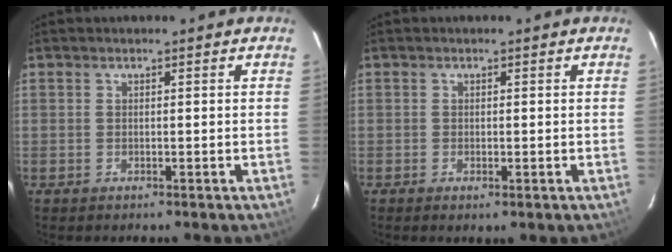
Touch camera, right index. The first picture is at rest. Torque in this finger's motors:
{"motor_torque": [0.95, -0.69, 0.30, 0.05]}